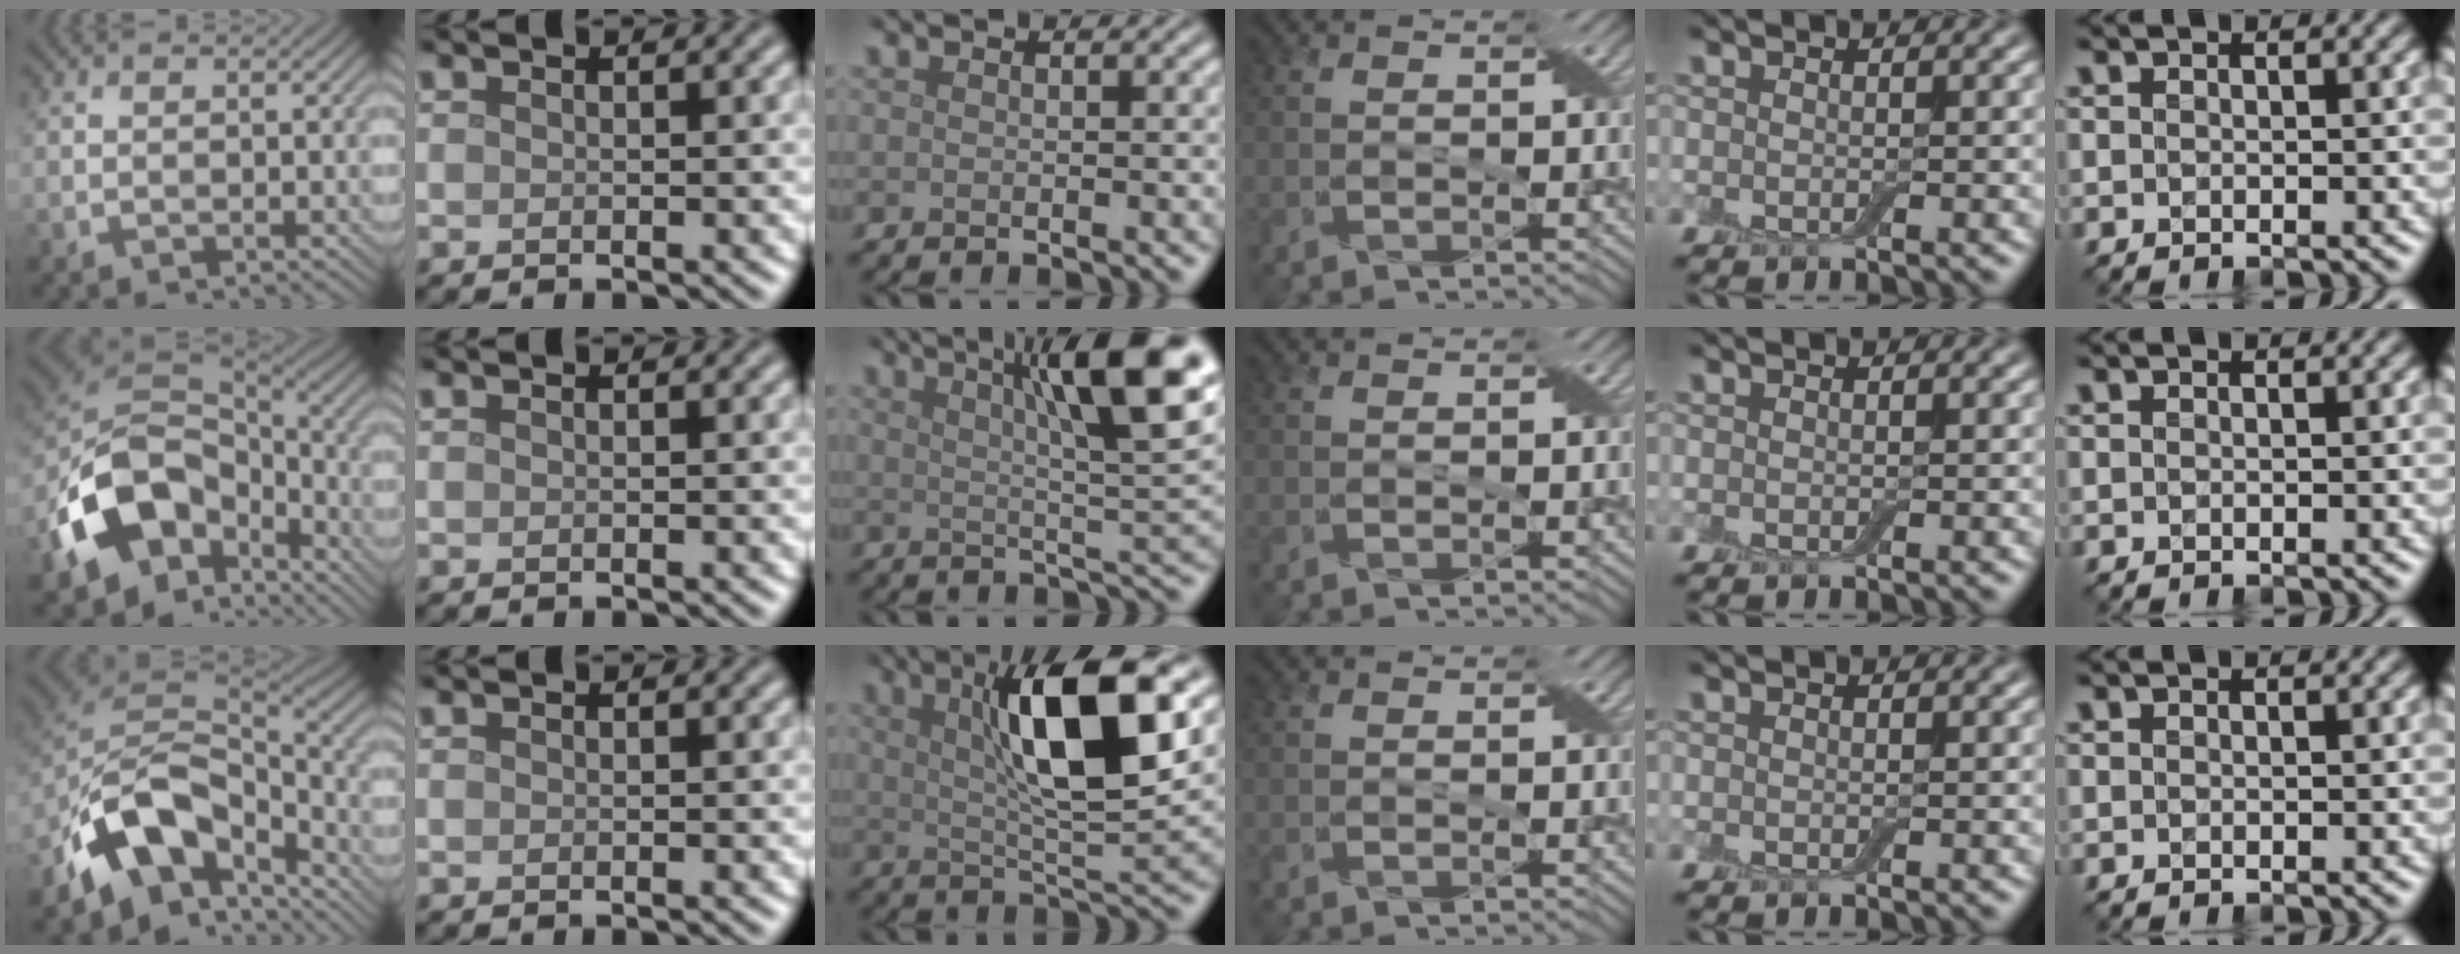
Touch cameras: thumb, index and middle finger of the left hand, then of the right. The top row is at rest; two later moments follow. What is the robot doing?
{"motion": "open", "object": "airpods case & airpods"}